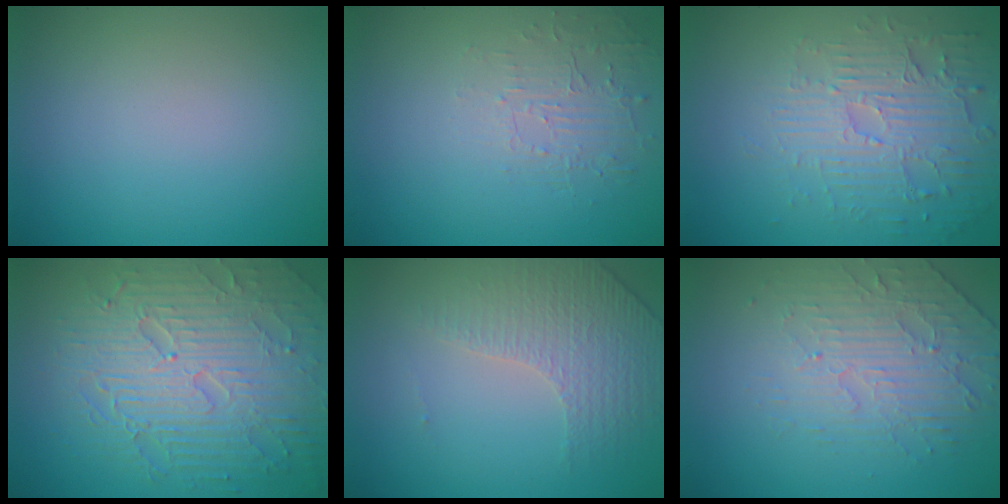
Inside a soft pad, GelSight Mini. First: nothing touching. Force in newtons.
{"total": 1.8, "press": 0.7, "slide": 1.7}
{"total": 4.1, "press": 3.7, "slide": 1.9}
{"total": 8.8, "press": 6.2, "slide": 6.1}
{"total": 4.4, "press": 3.0, "slide": 3.3}
{"total": 4.5, "press": 3.3, "slide": 3.1}